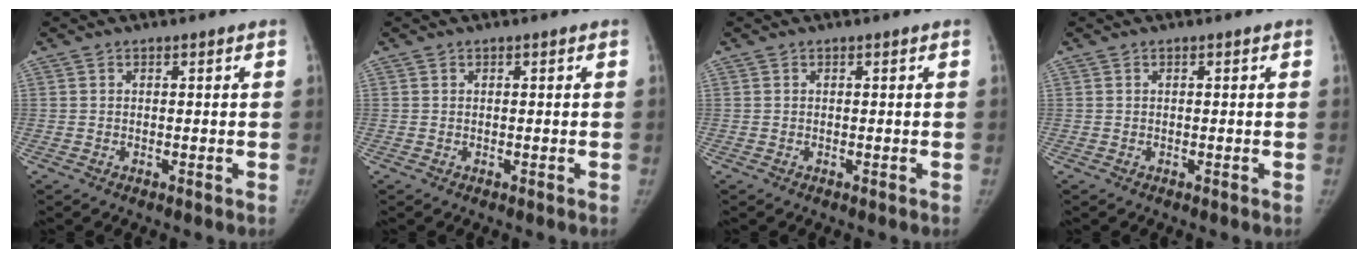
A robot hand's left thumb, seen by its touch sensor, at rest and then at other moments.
{"total": 0.0}
{"total": 0.0}
{"total": 0.0}